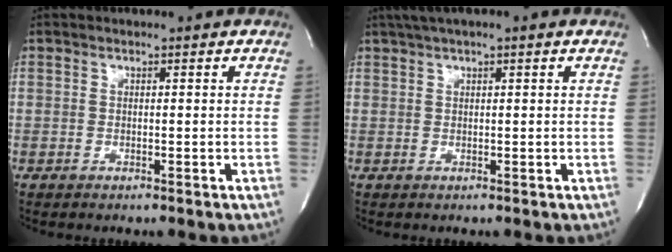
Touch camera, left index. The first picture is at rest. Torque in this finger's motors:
{"motor_torque": [-0.19, -0.26, 0.52, 0.11]}